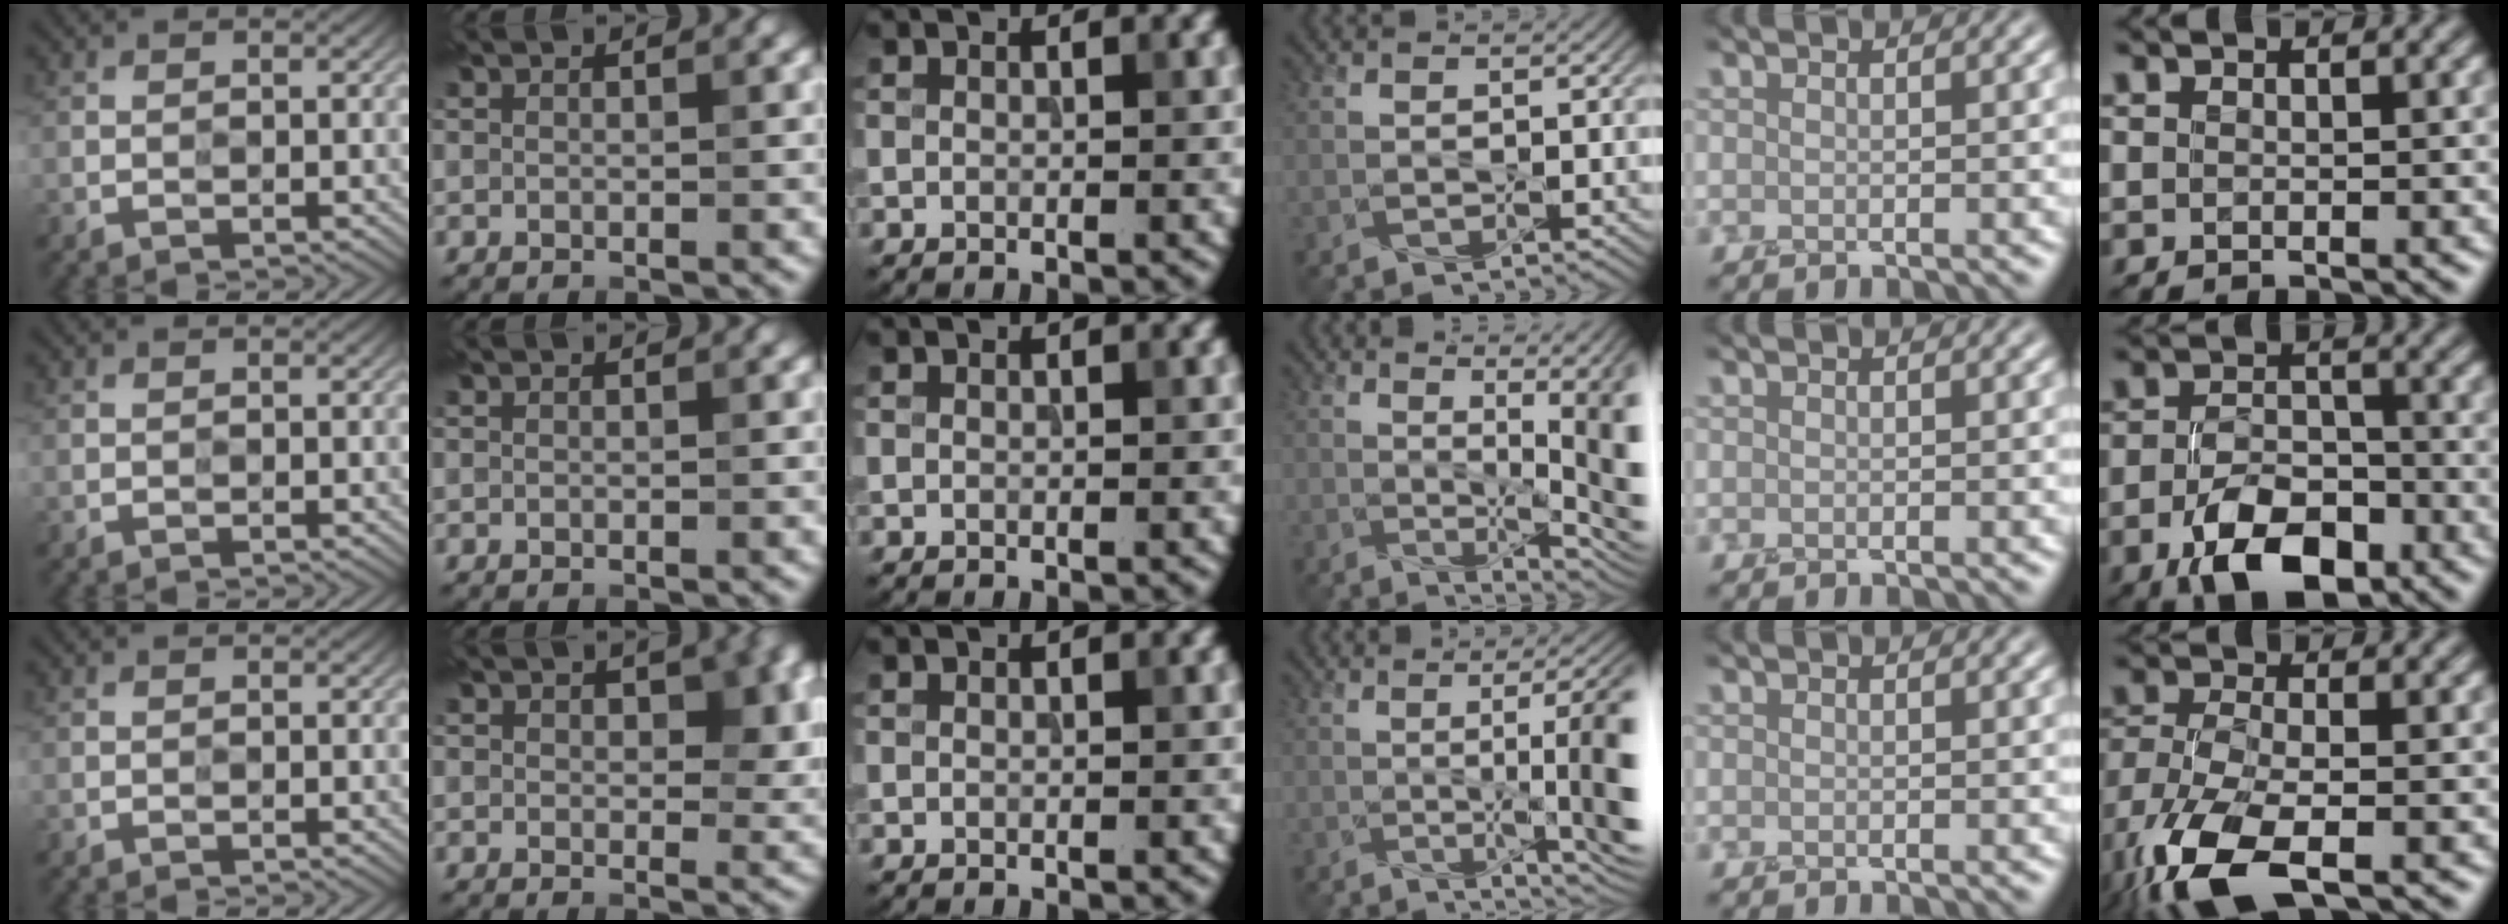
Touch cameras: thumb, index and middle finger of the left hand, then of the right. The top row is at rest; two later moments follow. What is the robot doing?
{"motion": "screw", "object": "flashlight"}